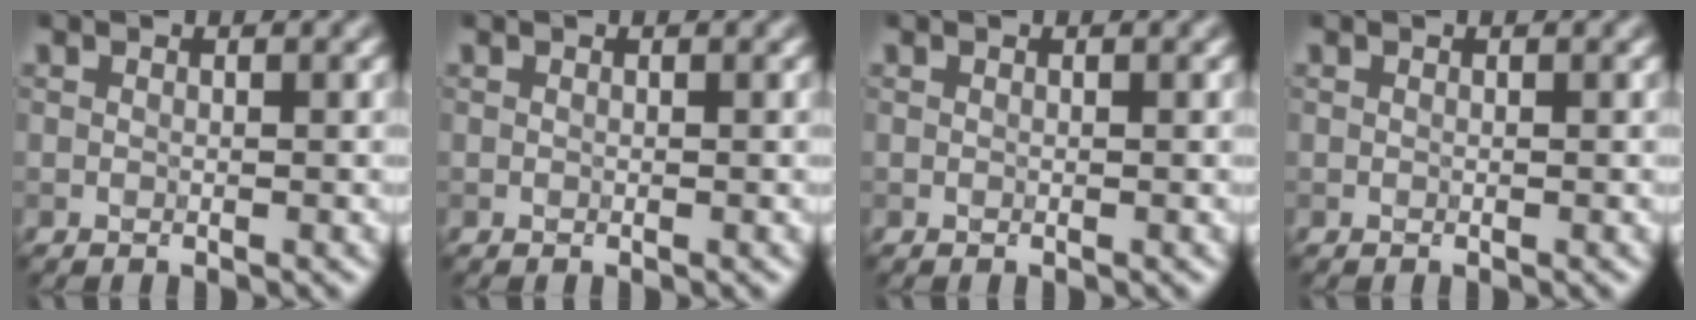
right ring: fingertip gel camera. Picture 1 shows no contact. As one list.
[{"total": 0.0}, {"total": 0.0}, {"total": 0.0}]